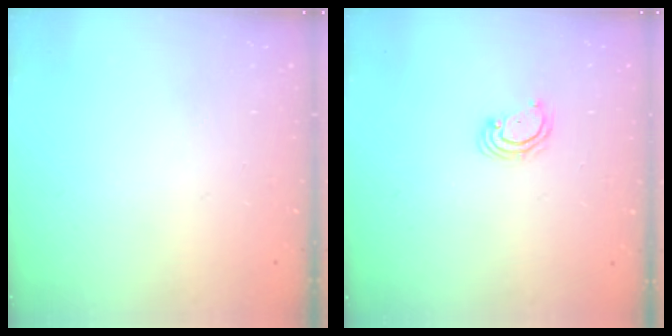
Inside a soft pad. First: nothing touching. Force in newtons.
{"total": 3.8, "press": 3.8, "slide": 0.4}